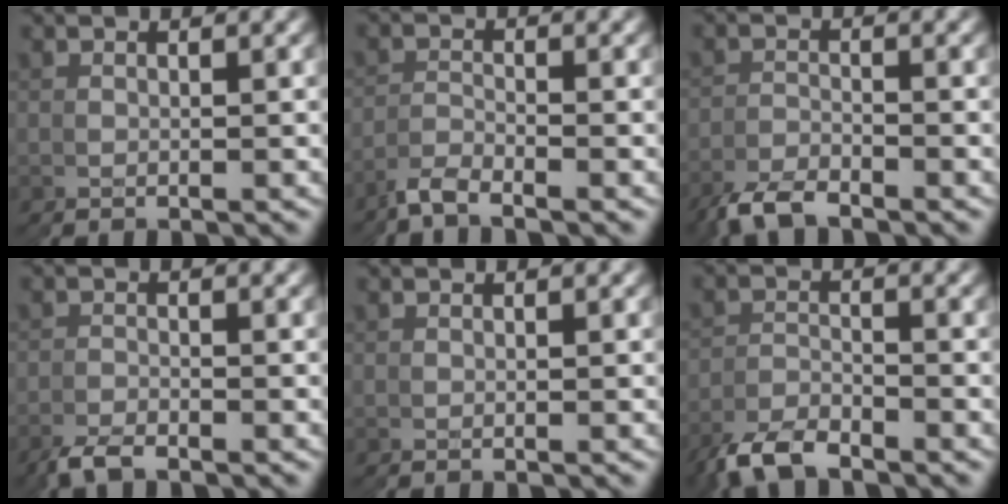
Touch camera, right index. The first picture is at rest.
{"total": 3.3, "force": [-2.6, -1.1, -1.7], "torque": [0.022, 0.011, -0.056]}
{"total": 3.7, "force": [-3.1, -1.0, -1.7], "torque": [0.031, 0.015, -0.067]}
{"total": 3.1, "force": [-2.2, -1.2, -1.8], "torque": [0.035, 0.011, -0.048]}
{"total": 0.0}
{"total": 3.4, "force": [-3.4, 0.0, -0.6], "torque": [0.000, 0.008, -0.069]}